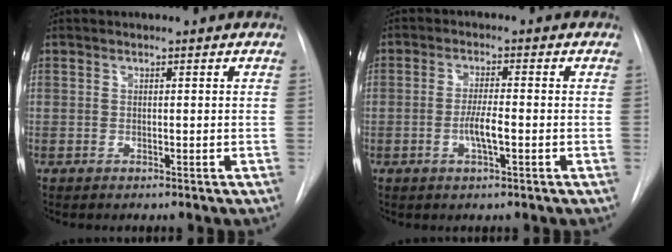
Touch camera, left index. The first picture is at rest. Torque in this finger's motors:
{"motor_torque": [0.78, 0.25, 0.12, 0.04]}